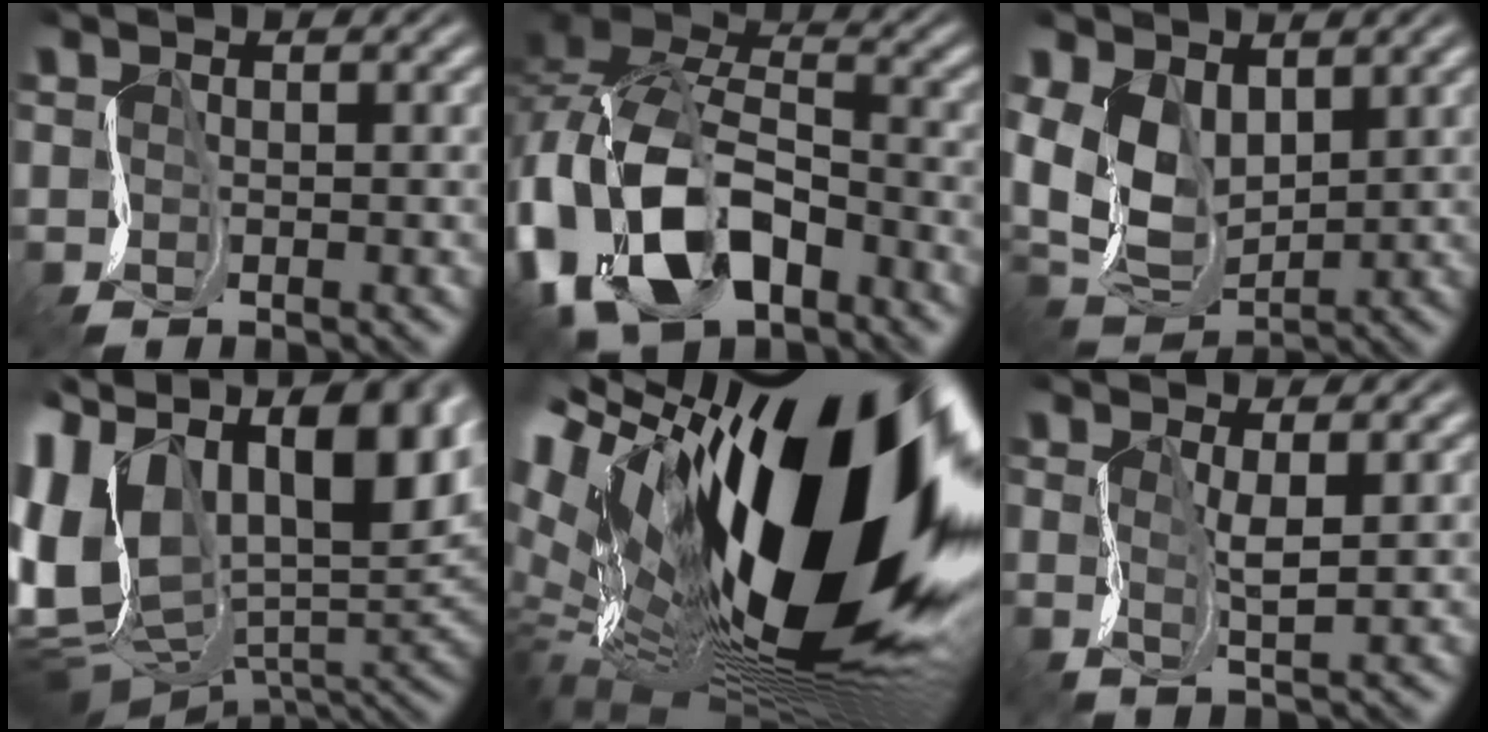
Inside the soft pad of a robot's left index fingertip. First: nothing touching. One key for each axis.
{"total": 11.8, "fx": -6.0, "fy": 6.9, "fz": 7.4, "tx": -0.172, "ty": -0.002, "tz": -0.126}
{"total": 6.0, "fx": 1.3, "fy": 4.1, "fz": 4.1, "tx": -0.110, "ty": -0.005, "tz": 0.019}
{"total": 17.4, "fx": 4.5, "fy": 11.0, "fz": 12.6, "tx": -0.251, "ty": 0.010, "tz": 0.094}
{"total": 22.9, "fx": 3.5, "fy": 10.8, "fz": 19.9, "tx": -0.358, "ty": -0.019, "tz": 0.042}
{"total": 1.3, "fx": -0.2, "fy": -0.1, "fz": 1.3, "tx": -0.037, "ty": -0.001, "tz": -0.005}